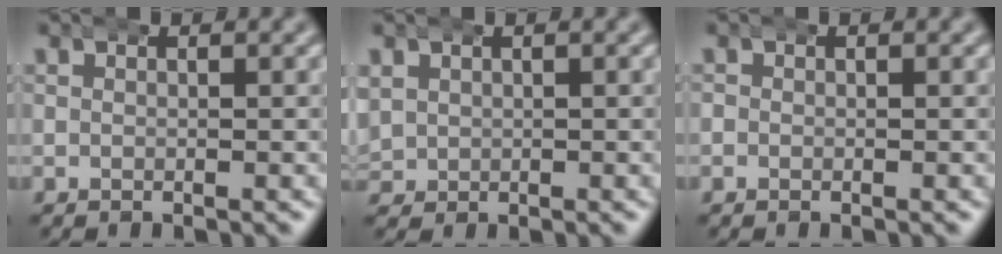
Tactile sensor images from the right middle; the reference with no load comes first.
{"total": 2.9, "force": [0.5, 2.6, 1.0], "torque": [-0.044, -0.009, 0.018]}
{"total": 0.6, "force": [-0.1, 0.6, 0.1], "torque": [0.000, 0.000, -0.003]}